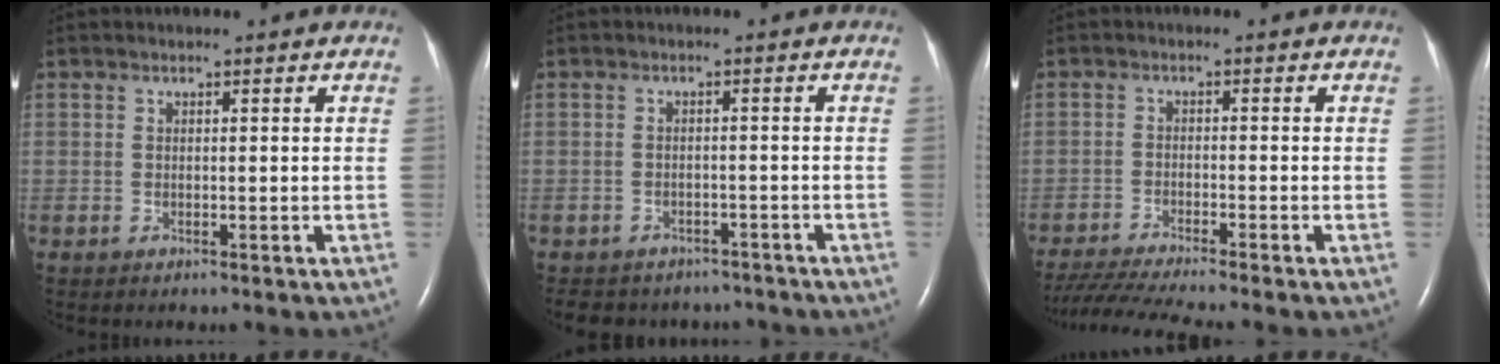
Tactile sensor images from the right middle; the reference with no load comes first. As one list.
[{"total": 9.4, "force": [-8.4, 4.0, 1.4], "torque": [-0.027, 0.006, -0.097]}, {"total": 9.6, "force": [-8.5, -1.4, 4.1], "torque": [-0.064, -0.028, -0.142]}]